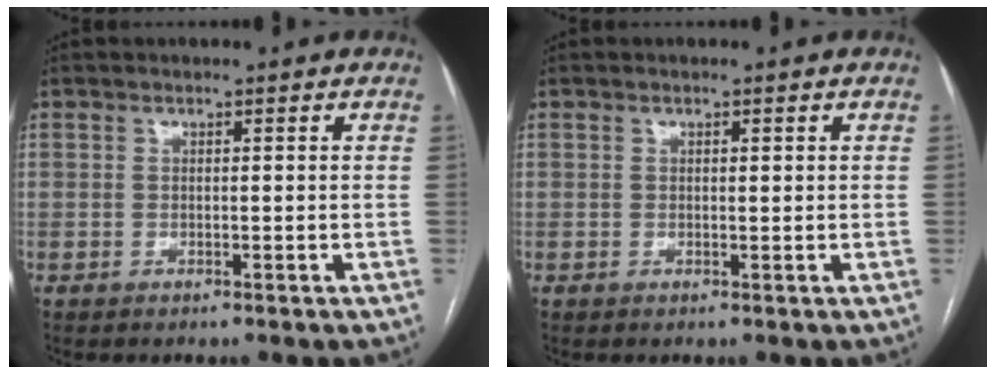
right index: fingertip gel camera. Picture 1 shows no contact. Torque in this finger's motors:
{"motor_torque": [0.02, 0.23, -0.03, 0.00]}